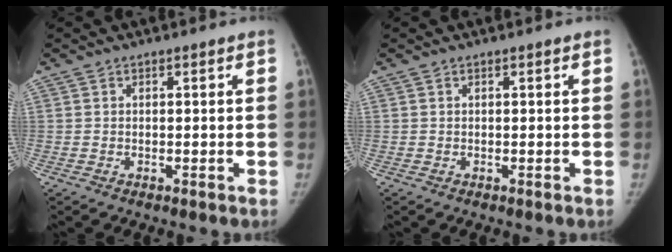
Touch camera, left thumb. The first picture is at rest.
{"total": 0.0}